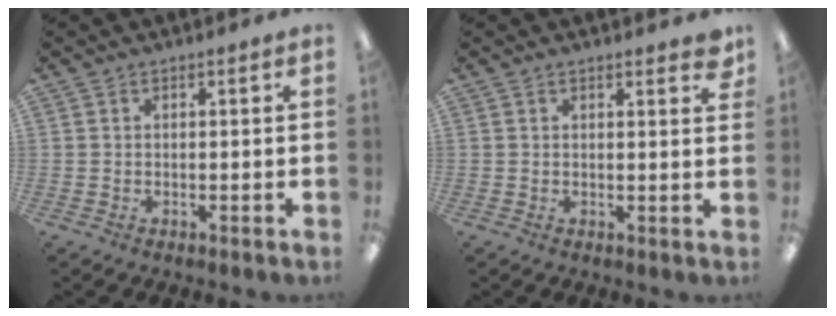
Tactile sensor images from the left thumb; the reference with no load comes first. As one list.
[{"total": 2.3, "force": [1.8, 0.7, 1.3], "torque": [-0.006, -0.009, 0.027]}]